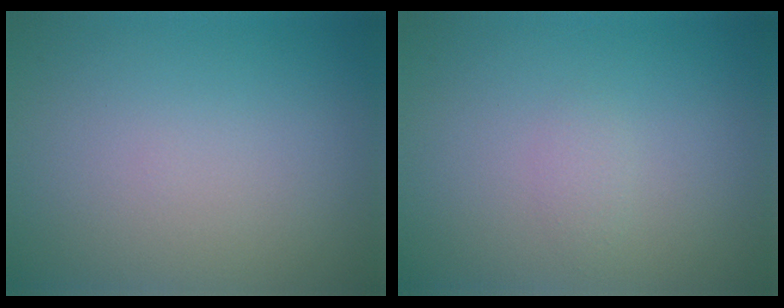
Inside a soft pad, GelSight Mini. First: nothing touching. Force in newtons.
{"total": 0.8, "press": 0.8, "slide": 0.1}